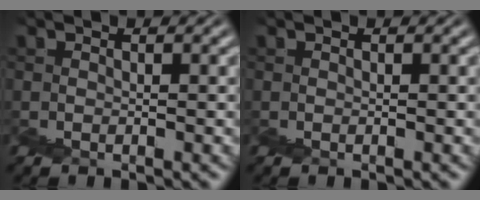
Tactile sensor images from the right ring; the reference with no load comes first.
{"total": 0.0}